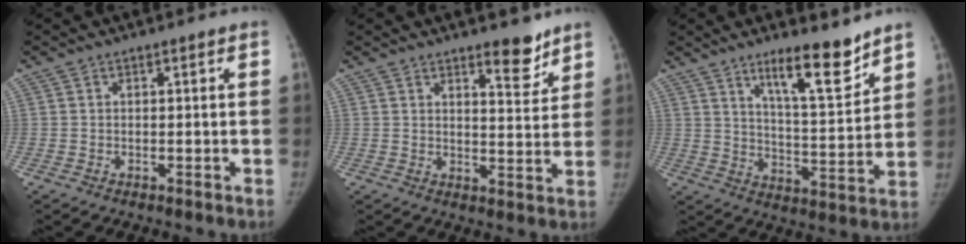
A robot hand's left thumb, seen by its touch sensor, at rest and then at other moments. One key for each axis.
{"total": 6.2, "fx": 4.7, "fy": 2.0, "fz": 3.5, "tx": -0.027, "ty": -0.038, "tz": 0.066}
{"total": 12.4, "fx": 8.9, "fy": 2.6, "fz": 8.3, "tx": -0.109, "ty": -0.072, "tz": 0.150}